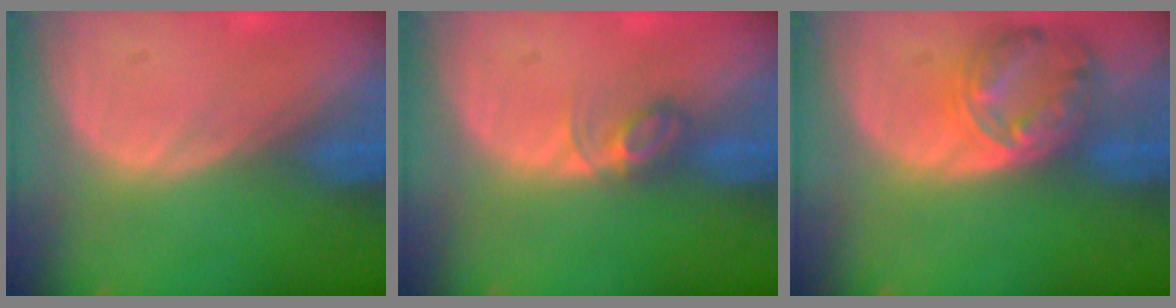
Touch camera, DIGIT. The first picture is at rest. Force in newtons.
{"total": 2.8, "press": 2.8, "slide": 0.4}
{"total": 8.1, "press": 7.0, "slide": 4.1}